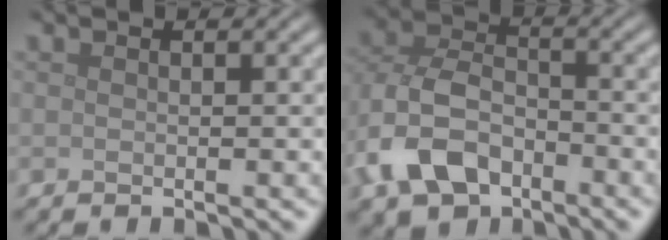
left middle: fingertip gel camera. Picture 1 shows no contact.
{"total": 7.3, "force": [-3.2, 5.0, 4.2], "torque": [-0.097, -0.004, -0.068]}